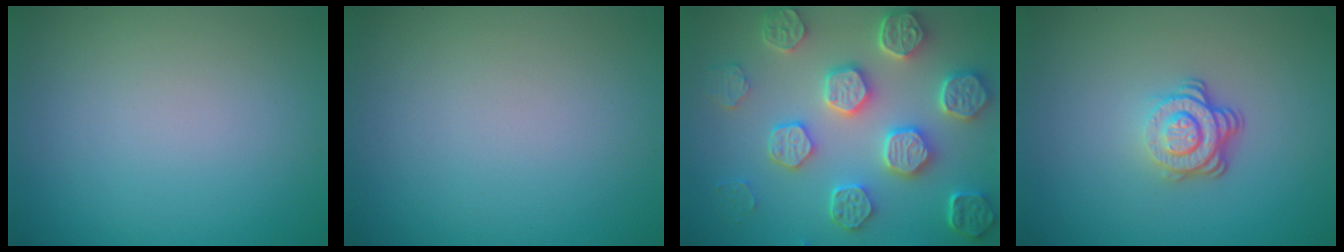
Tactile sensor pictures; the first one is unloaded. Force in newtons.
{"total": 0.0}
{"total": 7.6, "press": 6.3, "slide": 4.3}
{"total": 3.9, "press": 2.7, "slide": 2.8}